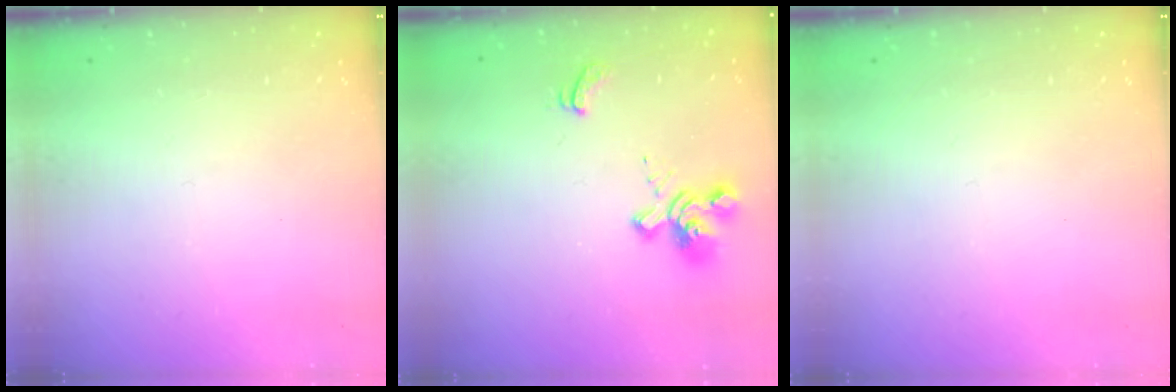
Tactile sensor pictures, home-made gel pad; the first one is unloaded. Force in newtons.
{"total": 1.9, "press": 1.1, "slide": 1.5}
{"total": 0.0}